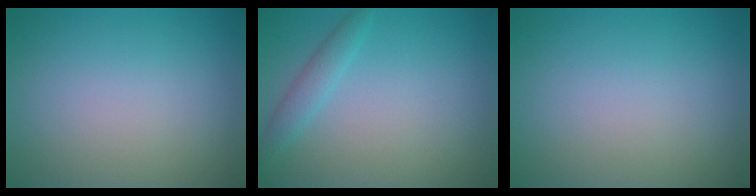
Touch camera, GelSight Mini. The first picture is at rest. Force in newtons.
{"total": 1.8, "press": 1.8, "slide": 0.2}
{"total": 0.0}